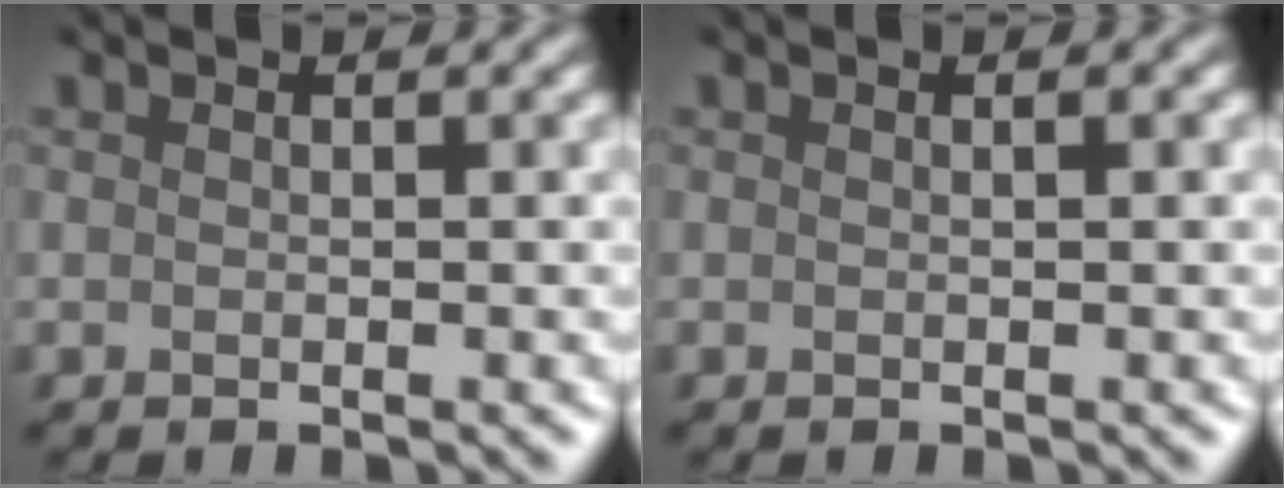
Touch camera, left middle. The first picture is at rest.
{"total": 1.5, "force": [0.6, 0.8, 1.1], "torque": [0.003, 0.006, -0.009]}